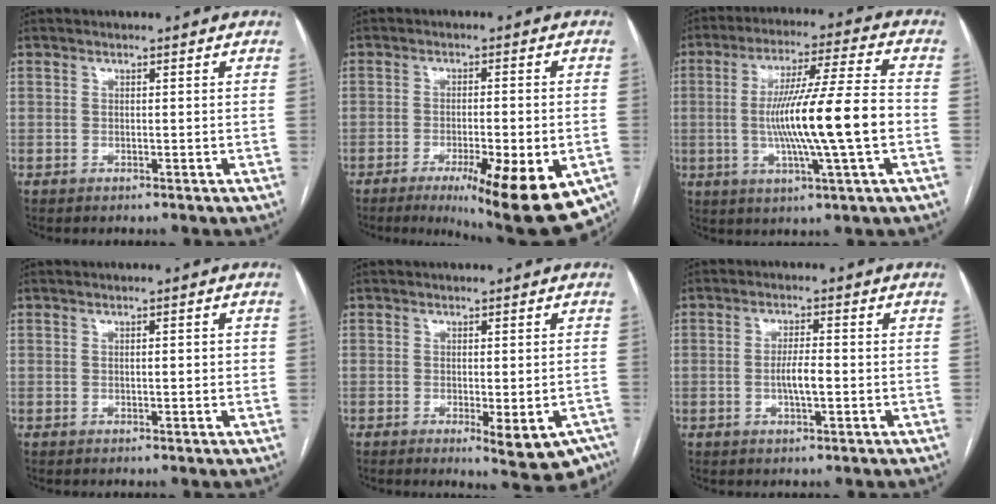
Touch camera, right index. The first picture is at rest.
{"total": 15.8, "force": [-8.0, 3.1, 13.3], "torque": [-0.128, -0.019, -0.110]}
{"total": 15.6, "force": [-1.9, -0.5, 15.4], "torque": [-0.272, -0.001, -0.036]}
{"total": 1.7, "force": [0.1, 0.5, 1.6], "torque": [-0.025, 0.002, 0.001]}
{"total": 9.0, "force": [-6.0, 3.2, 5.8], "torque": [-0.046, -0.006, -0.083]}
{"total": 3.9, "force": [-0.7, 0.8, 3.7], "torque": [-0.072, -0.001, -0.012]}